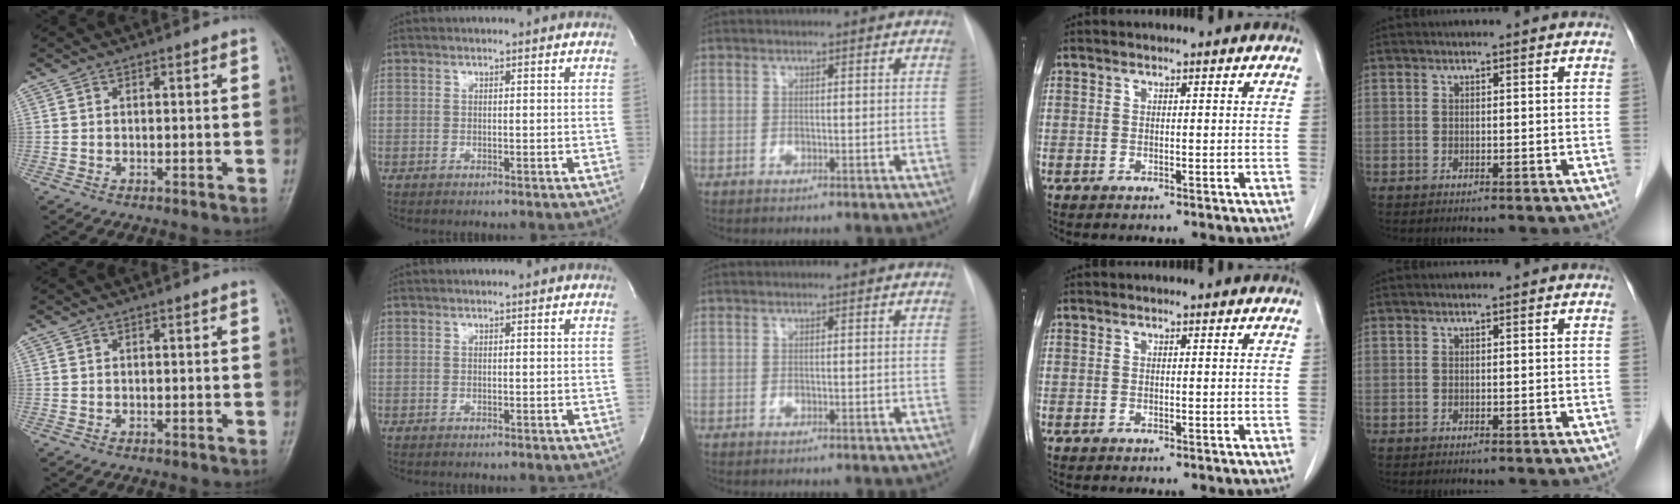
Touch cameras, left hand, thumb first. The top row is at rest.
{}